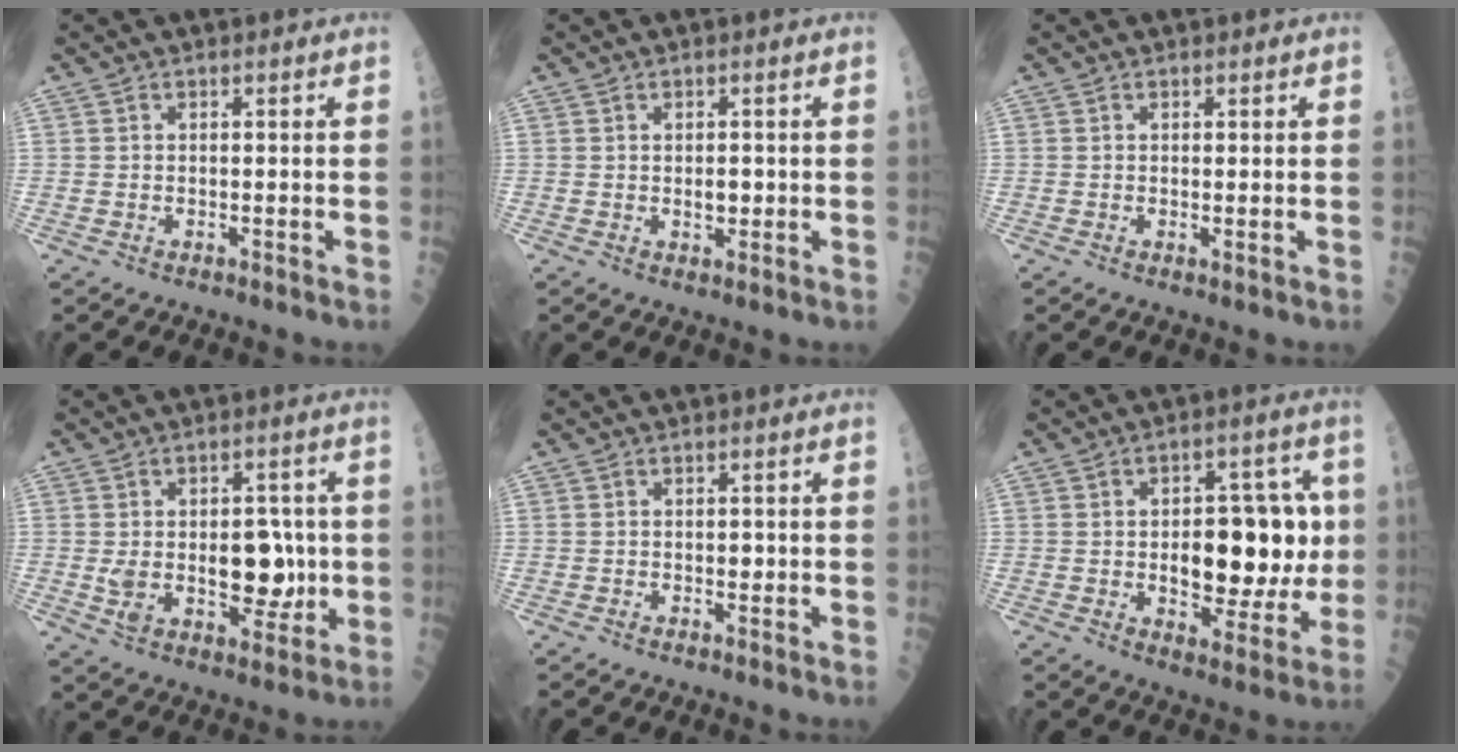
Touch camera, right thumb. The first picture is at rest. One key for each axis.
{"total": 2.3, "fx": 0.0, "fy": 1.3, "fz": 1.8, "tx": -0.019, "ty": -0.001, "tz": 0.002}
{"total": 0.6, "fx": 0.1, "fy": 0.1, "fz": 0.6, "tx": -0.014, "ty": -0.003, "tz": 0.000}
{"total": 13.0, "fx": 0.0, "fy": 7.8, "fz": 10.5, "tx": -0.117, "ty": -0.001, "tz": 0.015}
{"total": 1.1, "fx": 0.0, "fy": 0.7, "fz": 0.8, "tx": -0.003, "ty": 0.002, "tz": -0.001}
{"total": 16.8, "fx": 0.3, "fy": 9.2, "fz": 14.0, "tx": -0.143, "ty": 0.013, "tz": 0.016}